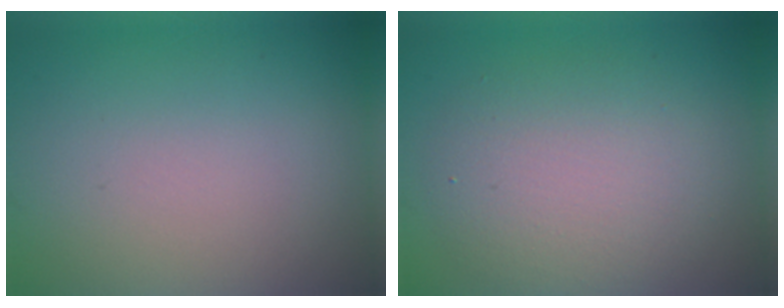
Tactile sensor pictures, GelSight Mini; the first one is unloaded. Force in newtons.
{"total": 5.4, "press": 5.4, "slide": 0.2}